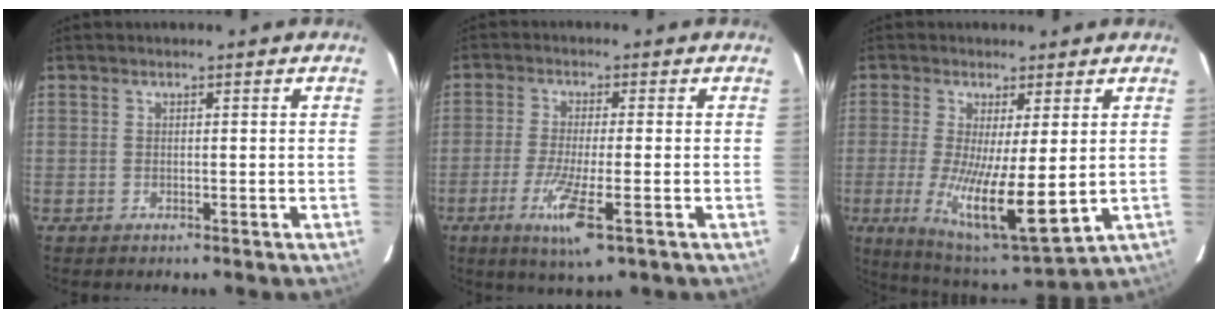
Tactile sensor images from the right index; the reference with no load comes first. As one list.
[{"total": 7.7, "force": [-3.3, 0.3, 6.9], "torque": [-0.130, -0.021, -0.057]}, {"total": 13.5, "force": [-1.6, 2.4, 13.2], "torque": [-0.236, -0.042, -0.016]}]